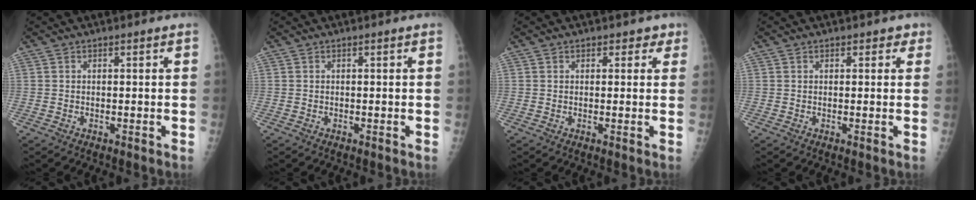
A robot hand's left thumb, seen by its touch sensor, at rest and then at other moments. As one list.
[{"total": 0.0}, {"total": 2.2, "force": [1.3, 1.6, 0.6], "torque": [0.020, -0.003, 0.009]}, {"total": 1.7, "force": [1.0, 1.3, 0.5], "torque": [0.015, -0.002, 0.007]}]